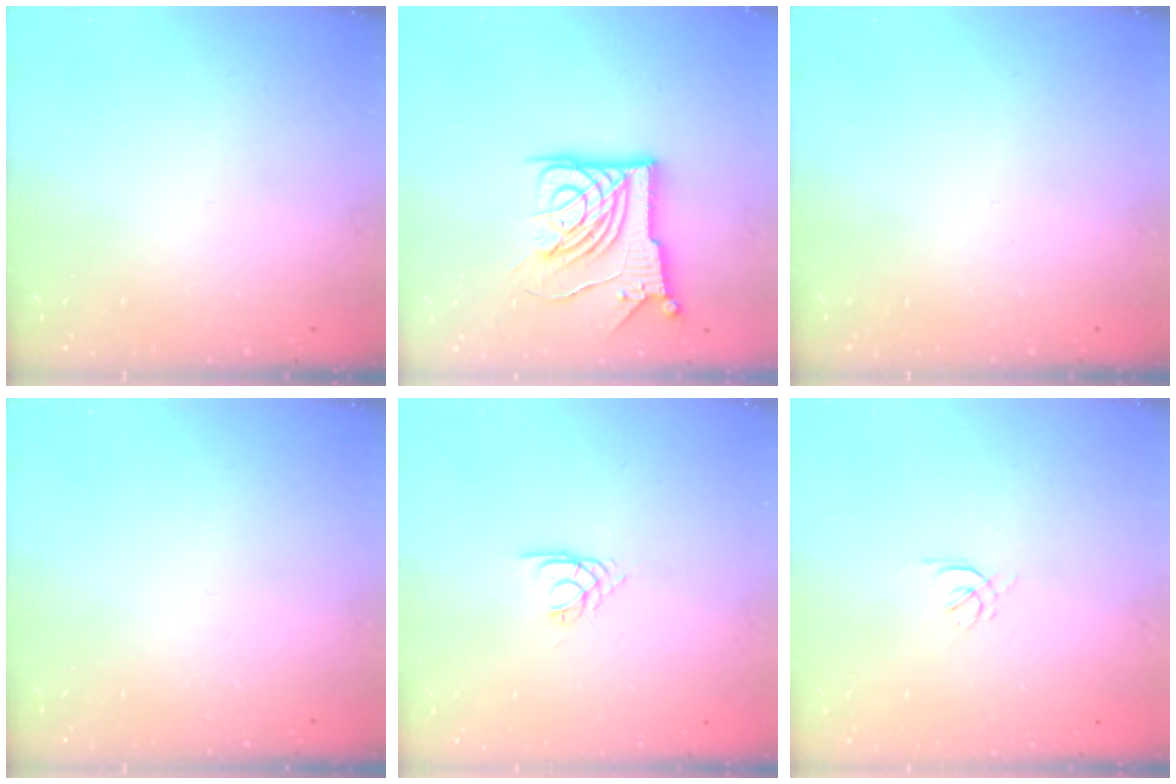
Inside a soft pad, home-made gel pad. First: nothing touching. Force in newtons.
{"total": 14.0, "press": 13.9, "slide": 1.7}
{"total": 0.0}
{"total": 0.0}
{"total": 1.4, "press": 1.3, "slide": 0.3}
{"total": 1.5, "press": 1.4, "slide": 0.6}